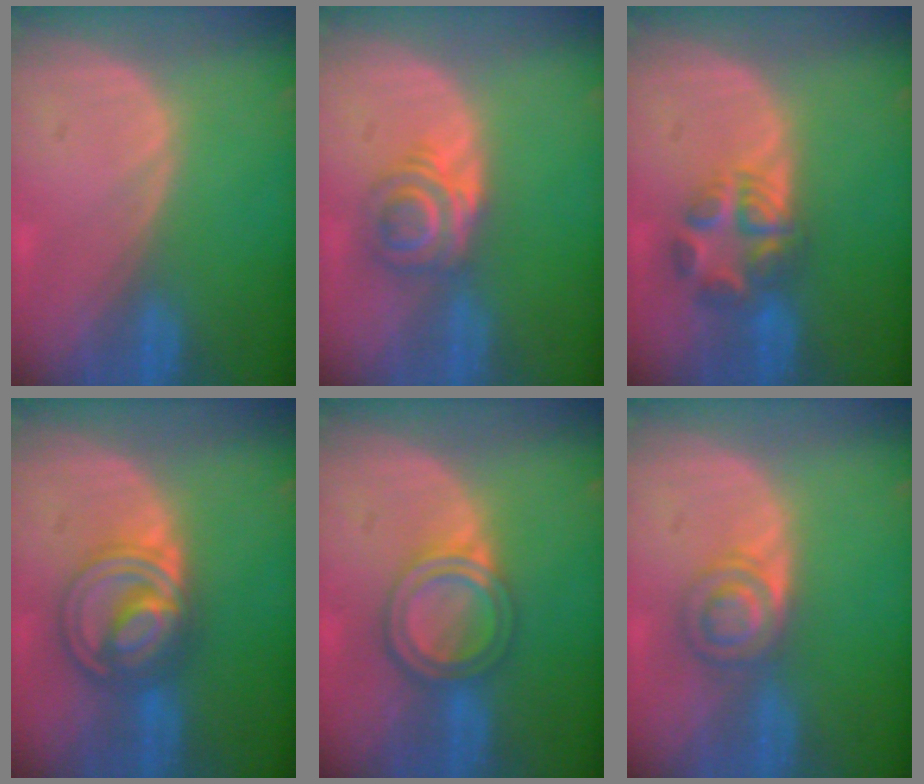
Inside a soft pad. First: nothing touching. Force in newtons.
{"total": 6.2, "press": 5.2, "slide": 3.3}
{"total": 6.0, "press": 6.0, "slide": 0.5}
{"total": 7.8, "press": 7.7, "slide": 0.5}
{"total": 6.1, "press": 5.3, "slide": 3.0}
{"total": 4.5, "press": 4.5, "slide": 0.4}